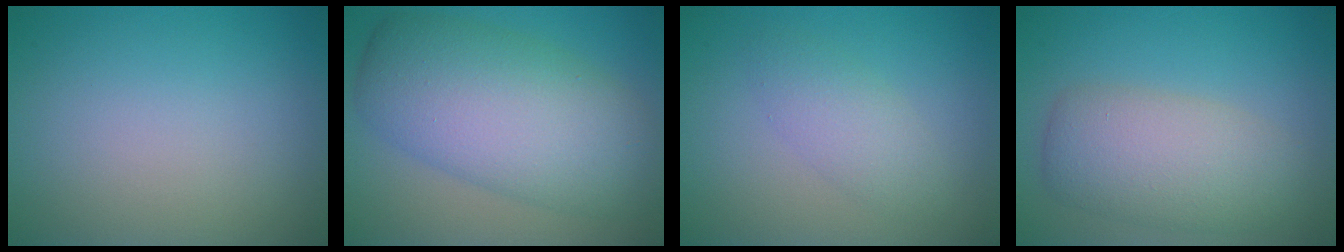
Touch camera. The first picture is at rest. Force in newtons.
{"total": 10.0, "press": 10.0, "slide": 0.2}
{"total": 2.5, "press": 2.5, "slide": 0.0}
{"total": 5.7, "press": 5.7, "slide": 0.2}